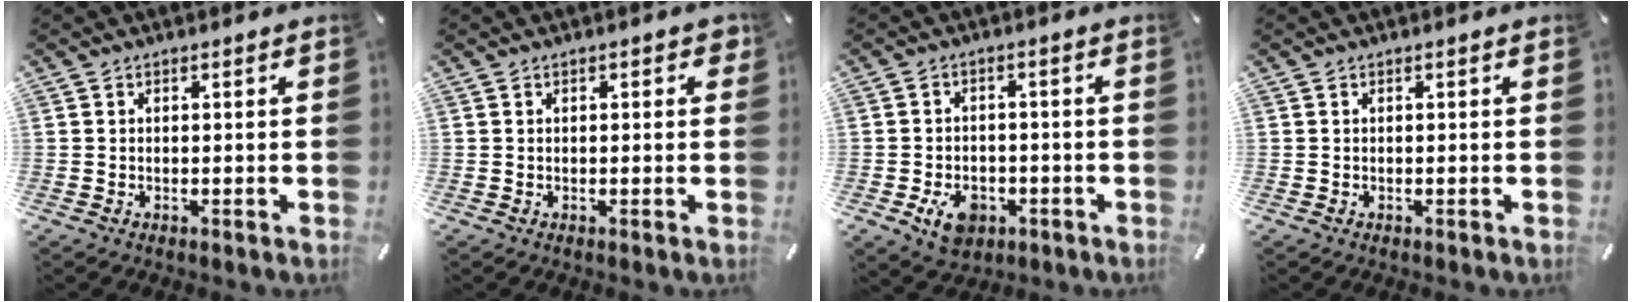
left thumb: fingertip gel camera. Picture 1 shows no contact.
{"total": 1.4, "force": [0.3, 0.9, 1.1], "torque": [-0.005, 0.000, 0.000]}
{"total": 7.0, "force": [-2.8, 5.2, 3.8], "torque": [-0.076, 0.010, -0.052]}
{"total": 0.0}